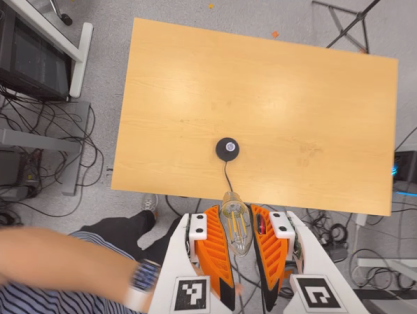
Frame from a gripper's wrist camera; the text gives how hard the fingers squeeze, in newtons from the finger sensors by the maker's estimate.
{"total": 20.6, "left": 24.8, "right": 16.5}